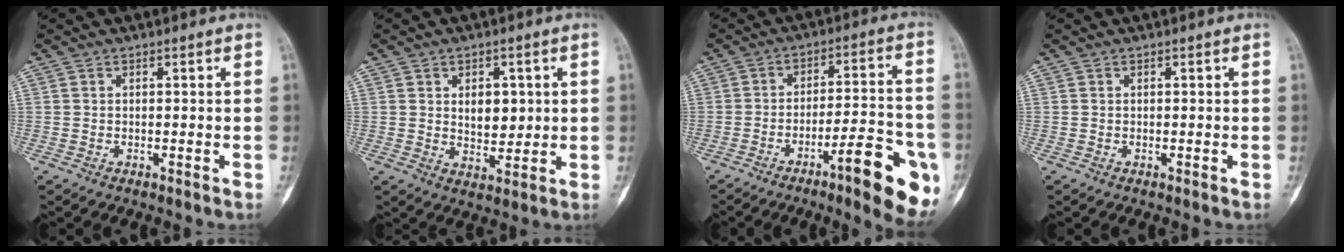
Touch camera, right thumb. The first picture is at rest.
{"total": 6.1, "force": [1.3, 4.0, 4.4], "torque": [-0.035, -0.011, 0.025]}
{"total": 15.0, "force": [-7.1, 3.5, 12.7], "torque": [-0.154, 0.037, -0.099]}
{"total": 0.0}